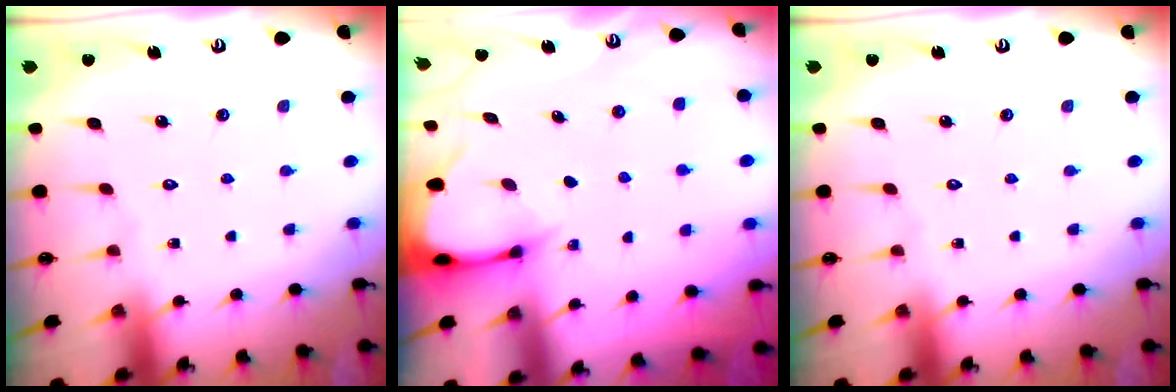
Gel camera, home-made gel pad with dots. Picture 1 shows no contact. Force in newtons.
{"total": 2.7, "press": 2.7, "slide": 0.3}
{"total": 0.0}